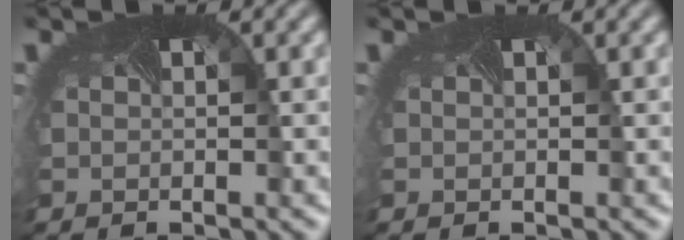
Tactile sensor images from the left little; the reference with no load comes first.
{"total": 0.0}